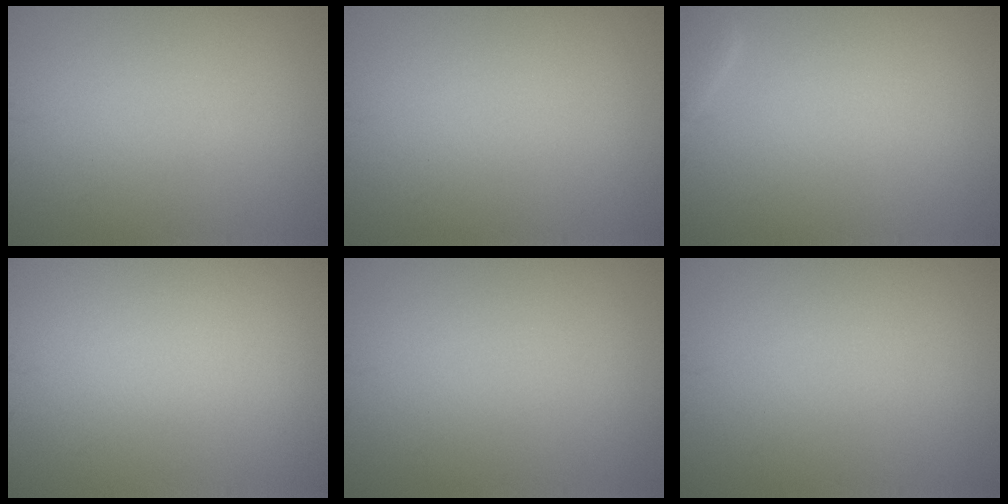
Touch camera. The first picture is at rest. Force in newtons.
{"total": 0.0}
{"total": 0.9, "press": 0.9, "slide": 0.1}
{"total": 0.0}
{"total": 0.0}
{"total": 0.0}